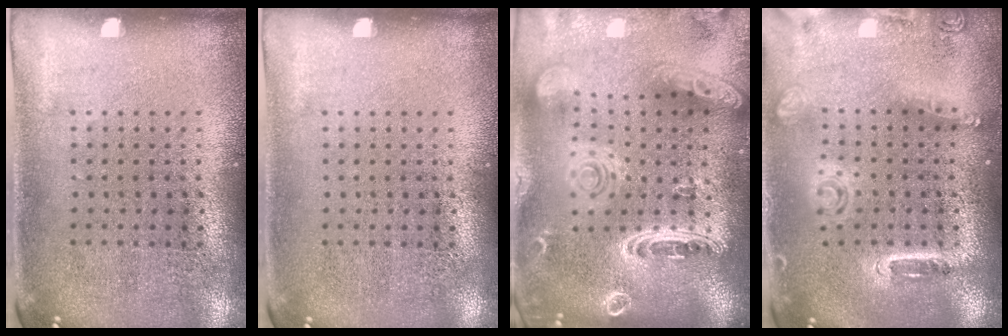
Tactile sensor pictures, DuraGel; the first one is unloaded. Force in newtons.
{"total": 0.0}
{"total": 3.3, "press": 2.7, "slide": 1.9}
{"total": 1.6, "press": 1.5, "slide": 0.3}